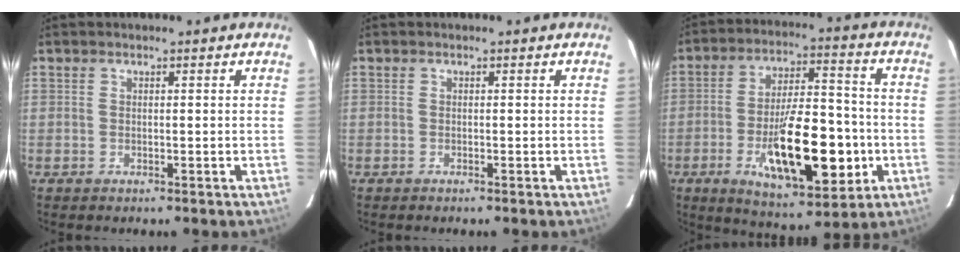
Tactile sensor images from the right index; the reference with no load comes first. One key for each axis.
{"total": 0.0}
{"total": 19.5, "fx": -5.6, "fy": 7.6, "fz": 17.1, "tx": -0.296, "ty": -0.005, "tz": -0.077}